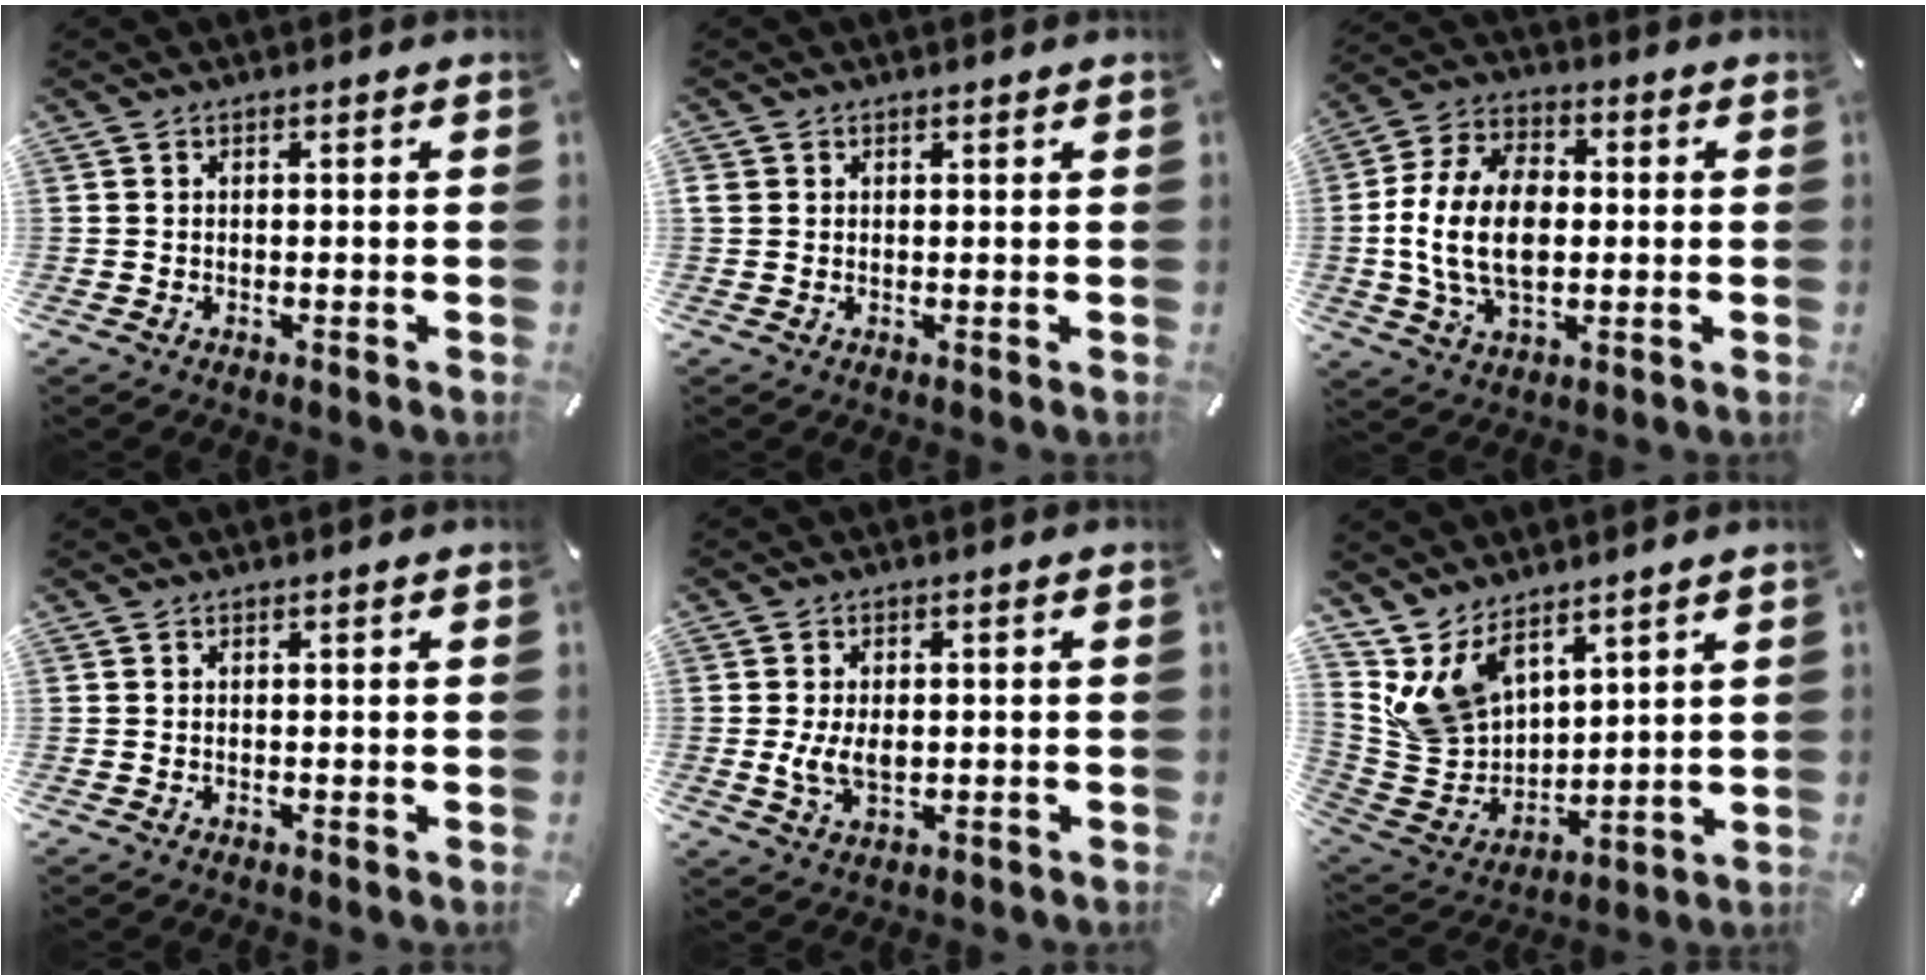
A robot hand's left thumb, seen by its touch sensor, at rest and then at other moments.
{"total": 1.4, "force": [0.6, 1.2, 0.2], "torque": [-0.005, 0.003, 0.010]}
{"total": 15.5, "force": [-1.0, 10.4, 11.4], "torque": [-0.259, 0.008, -0.017]}
{"total": 0.0}
{"total": 6.5, "force": [-0.5, 4.3, 4.8], "torque": [-0.105, -0.004, -0.014]}
{"total": 11.4, "force": [7.9, 7.4, 3.6], "torque": [-0.106, -0.047, 0.162]}